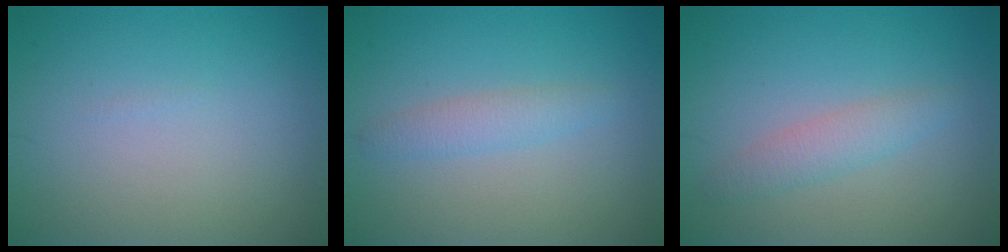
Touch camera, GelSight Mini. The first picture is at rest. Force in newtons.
{"total": 1.8, "press": 1.8, "slide": 0.1}
{"total": 2.0, "press": 2.0, "slide": 0.0}